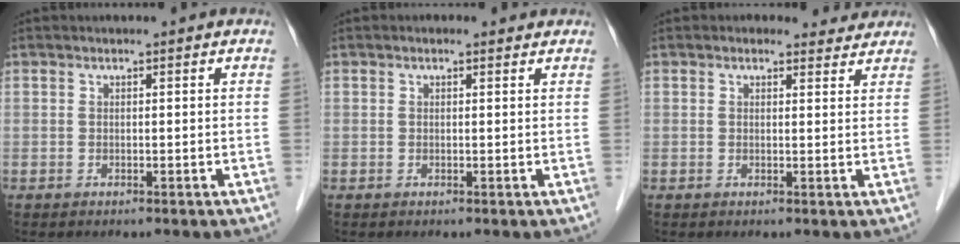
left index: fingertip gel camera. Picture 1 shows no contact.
{"total": 0.8, "force": [0.6, 0.5, 0.2], "torque": [-0.008, 0.005, 0.004]}
{"total": 3.6, "force": [3.3, 1.5, -0.3], "torque": [0.010, -0.003, 0.025]}